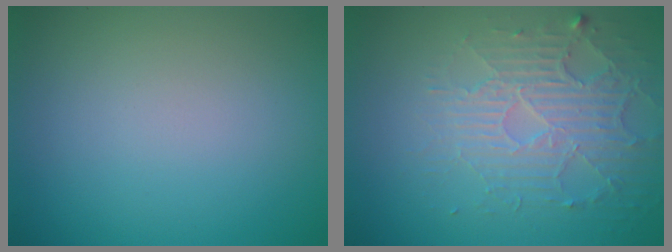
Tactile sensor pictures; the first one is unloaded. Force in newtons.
{"total": 4.0, "press": 3.4, "slide": 2.1}